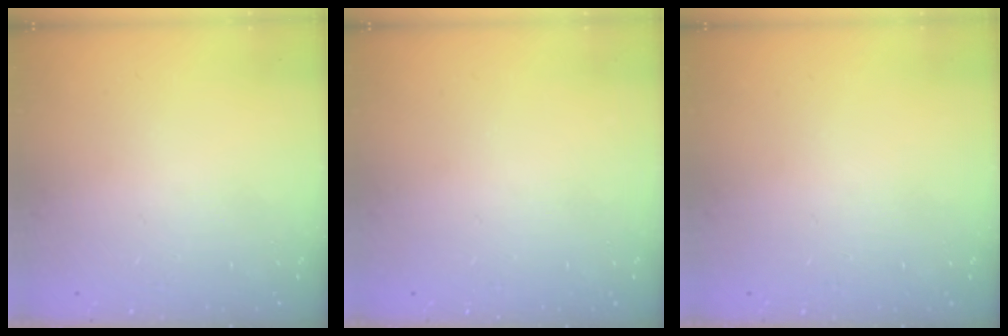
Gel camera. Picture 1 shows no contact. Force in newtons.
{"total": 0.0}
{"total": 0.0}